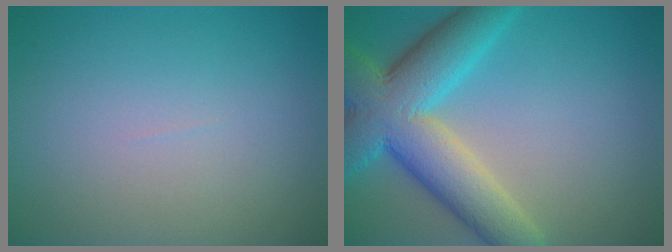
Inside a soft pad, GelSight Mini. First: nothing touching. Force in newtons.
{"total": 9.6, "press": 9.6, "slide": 0.4}